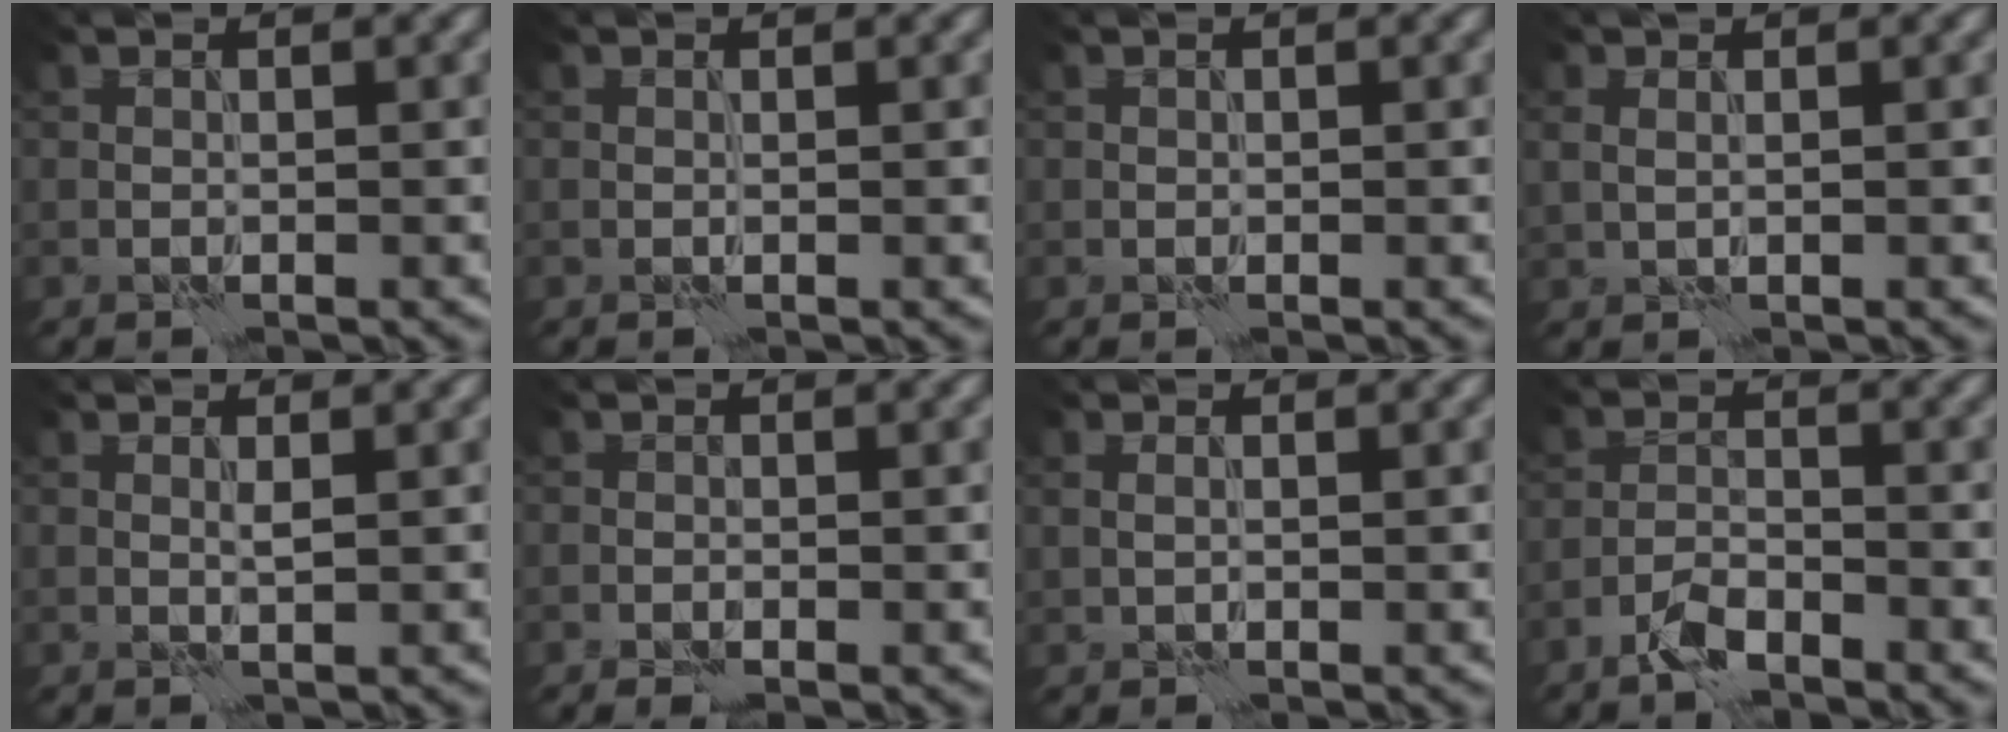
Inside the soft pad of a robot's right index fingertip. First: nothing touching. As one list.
[{"total": 0.0}, {"total": 0.0}, {"total": 1.4, "force": [0.6, 0.8, 1.0], "torque": [-0.023, 0.002, 0.015]}, {"total": 0.7, "force": [0.4, -0.1, 0.6], "torque": [-0.013, 0.000, 0.005]}, {"total": 1.0, "force": [-0.4, 0.5, 0.7], "torque": [-0.012, -0.001, -0.009]}, {"total": 0.9, "force": [0.4, 0.6, 0.6], "torque": [-0.014, 0.000, 0.011]}, {"total": 2.6, "force": [-2.0, 0.8, 1.4], "torque": [-0.028, 0.006, -0.046]}]